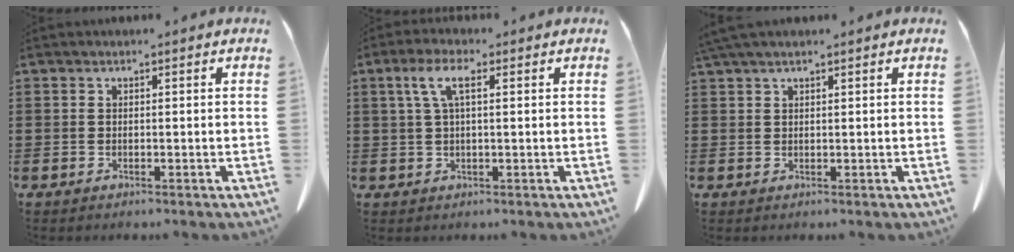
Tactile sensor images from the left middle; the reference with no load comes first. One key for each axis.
{"total": 4.7, "fx": 1.6, "fy": 1.3, "fz": 4.2, "tx": -0.089, "ty": 0.009, "tz": 0.026}
{"total": 2.0, "fx": 1.5, "fy": 0.2, "fz": 1.3, "tx": -0.029, "ty": 0.001, "tz": 0.027}